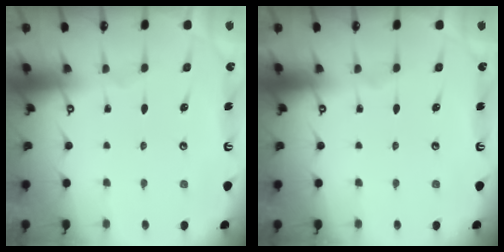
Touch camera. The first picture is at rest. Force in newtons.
{"total": 0.0}